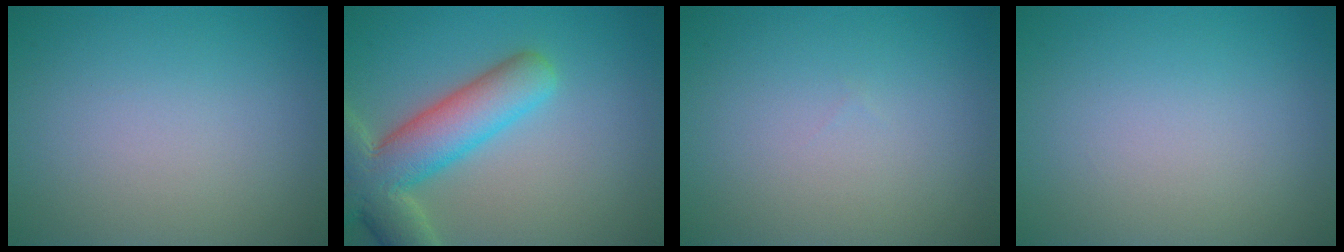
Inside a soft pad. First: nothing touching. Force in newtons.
{"total": 8.2, "press": 8.2, "slide": 0.7}
{"total": 0.0}
{"total": 0.0}